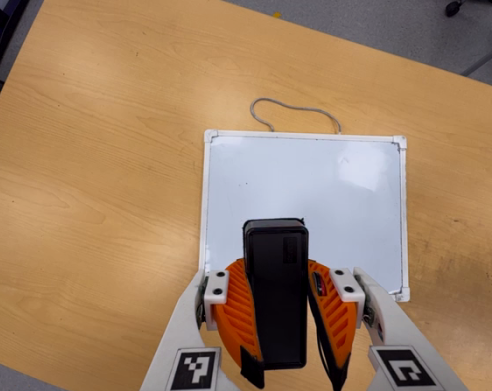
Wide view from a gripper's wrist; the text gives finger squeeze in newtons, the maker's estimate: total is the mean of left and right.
{"total": 9.1, "left": 7.8, "right": 10.3}